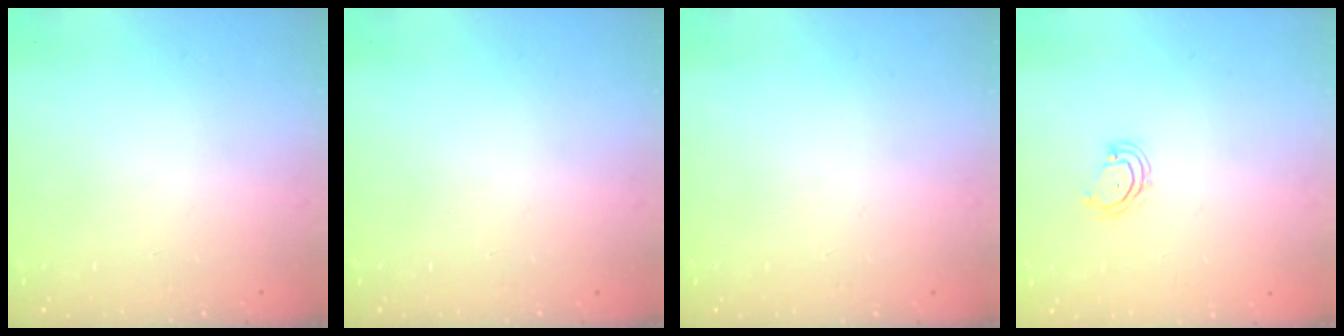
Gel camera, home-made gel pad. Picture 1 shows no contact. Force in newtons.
{"total": 0.0}
{"total": 0.0}
{"total": 4.1, "press": 4.1, "slide": 0.3}